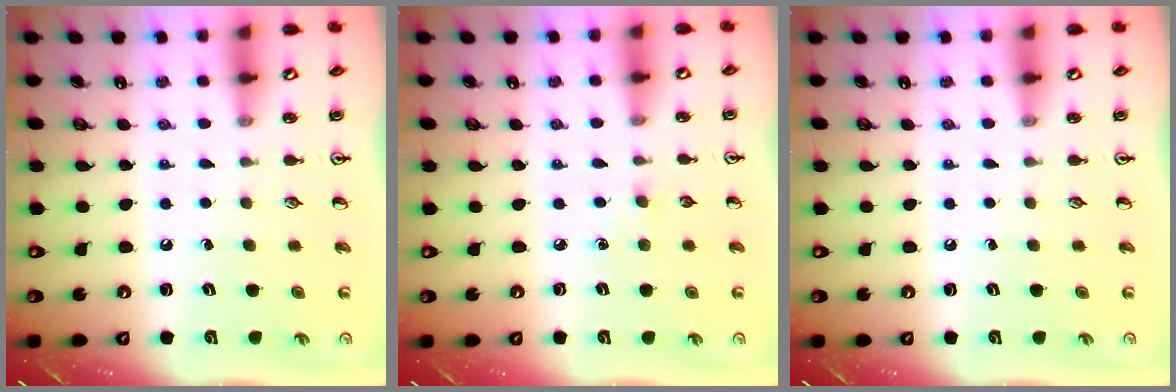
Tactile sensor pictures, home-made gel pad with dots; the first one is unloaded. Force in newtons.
{"total": 2.7, "press": 2.7, "slide": 0.4}
{"total": 0.0}